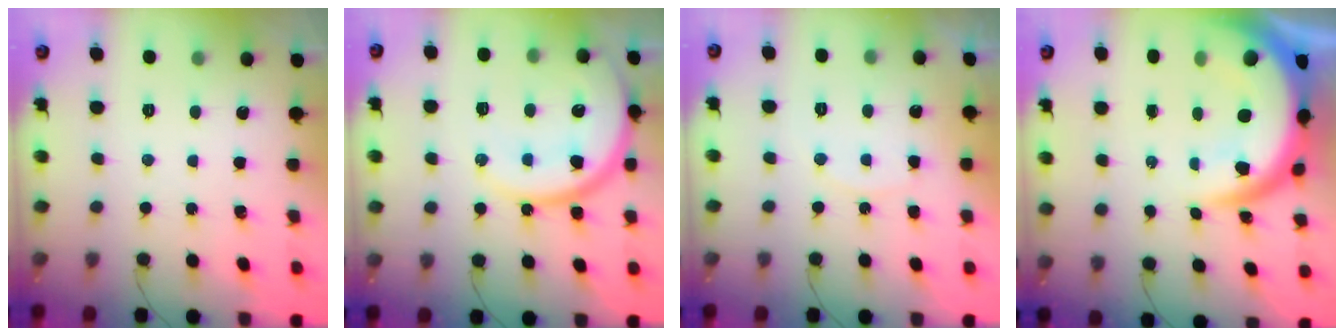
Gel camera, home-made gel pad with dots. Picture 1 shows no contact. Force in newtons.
{"total": 18.1, "press": 18.0, "slide": 2.0}
{"total": 6.0, "press": 5.9, "slide": 0.6}
{"total": 18.0, "press": 17.9, "slide": 1.6}